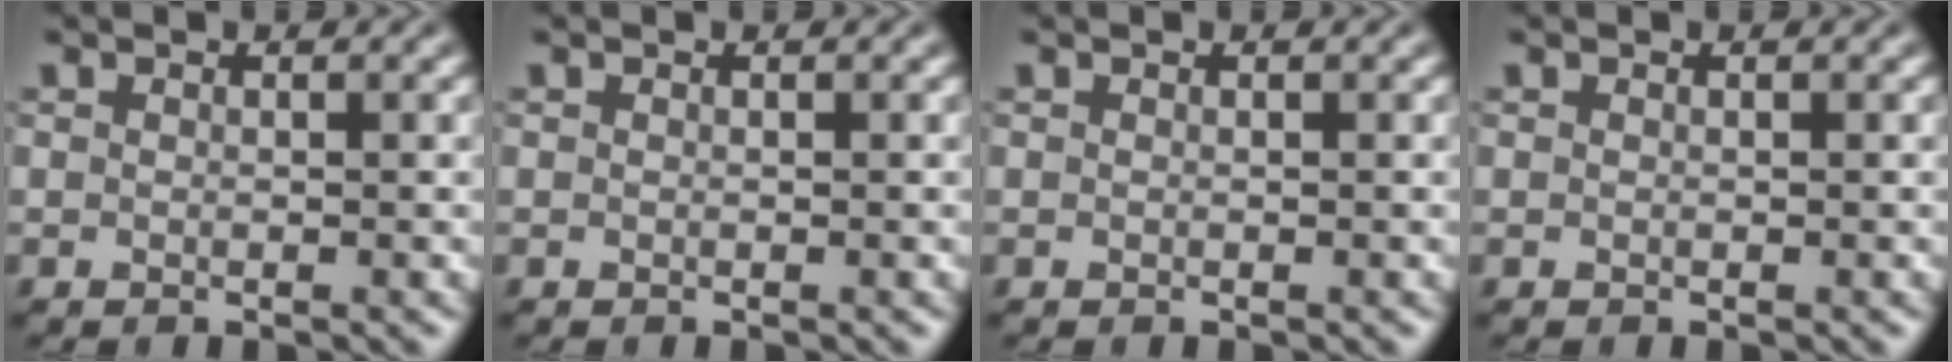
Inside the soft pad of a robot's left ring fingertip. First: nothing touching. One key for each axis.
{"total": 0.0}
{"total": 0.0}
{"total": 0.0}